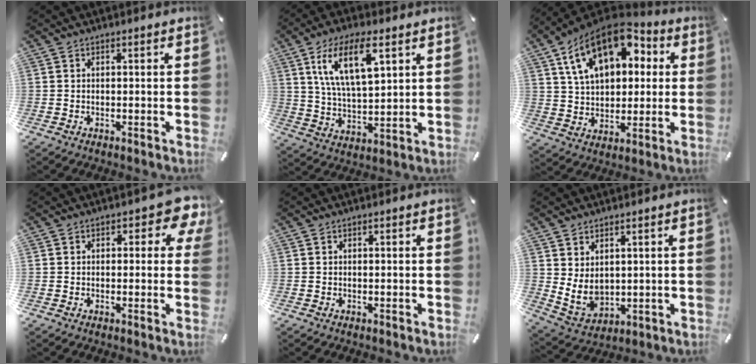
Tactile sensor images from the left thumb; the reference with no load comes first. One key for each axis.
{"total": 13.7, "fx": 6.8, "fy": 5.8, "fz": 10.4, "tx": -0.211, "ty": -0.009, "tz": 0.118}
{"total": 17.9, "fx": 8.1, "fy": 11.8, "fz": 10.8, "tx": -0.199, "ty": -0.028, "tz": 0.145}
{"total": 6.2, "fx": 2.8, "fy": 3.5, "fz": 4.2, "tx": -0.038, "ty": -0.010, "tz": 0.042}
{"total": 0.0}
{"total": 6.7, "fx": 2.4, "fy": 5.2, "fz": 3.3, "tx": -0.078, "ty": -0.025, "tz": 0.044}